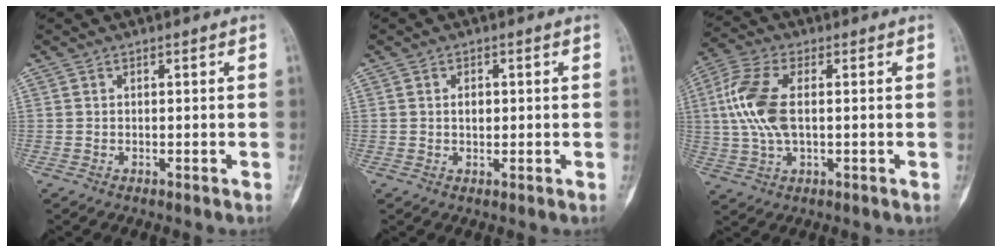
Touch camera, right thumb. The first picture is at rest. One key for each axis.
{"total": 1.9, "fx": 0.2, "fy": 1.3, "fz": 1.4, "tx": -0.015, "ty": -0.001, "tz": 0.003}
{"total": 11.3, "fx": 1.1, "fy": 5.8, "fz": 9.6, "tx": -0.221, "ty": 0.010, "tz": 0.021}